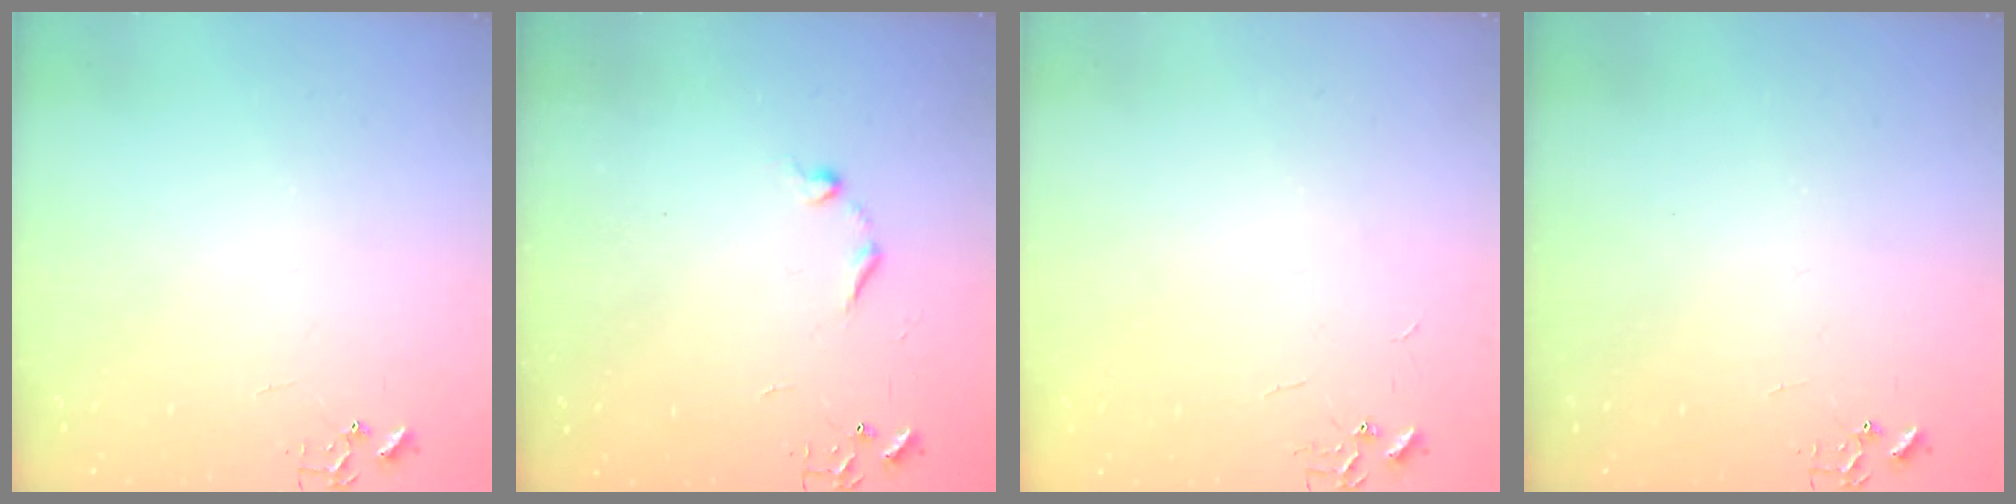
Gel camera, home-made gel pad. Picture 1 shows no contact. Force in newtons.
{"total": 7.1, "press": 7.1, "slide": 0.8}
{"total": 2.2, "press": 2.2, "slide": 0.3}
{"total": 0.0}